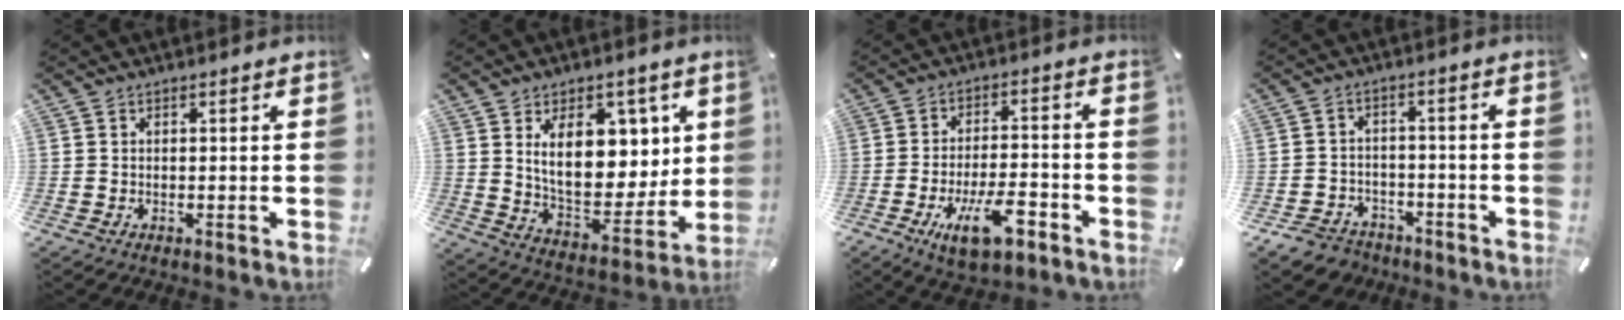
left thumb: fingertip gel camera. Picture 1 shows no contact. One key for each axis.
{"total": 15.9, "fx": 6.4, "fy": 10.1, "fz": 10.6, "tx": -0.153, "ty": -0.038, "tz": 0.116}
{"total": 12.6, "fx": -6.5, "fy": 4.8, "fz": 9.7, "tx": -0.176, "ty": 0.022, "tz": -0.108}
{"total": 5.9, "fx": -4.3, "fy": 3.9, "fz": 1.3, "tx": -0.032, "ty": 0.022, "tz": -0.084}